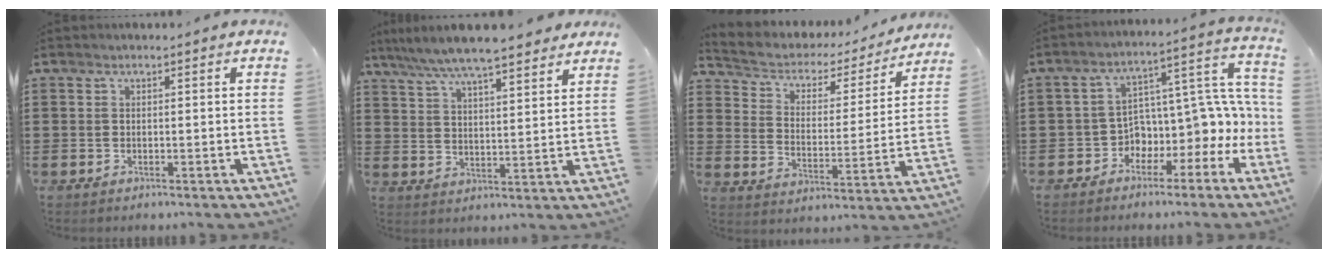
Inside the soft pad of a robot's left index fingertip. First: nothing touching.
{"total": 6.9, "force": [6.2, 0.3, 2.9], "torque": [-0.079, -0.028, 0.109]}
{"total": 2.9, "force": [2.2, 1.8, 0.7], "torque": [-0.035, -0.017, 0.026]}
{"total": 5.0, "force": [0.0, 3.7, 3.3], "torque": [-0.086, -0.038, -0.004]}